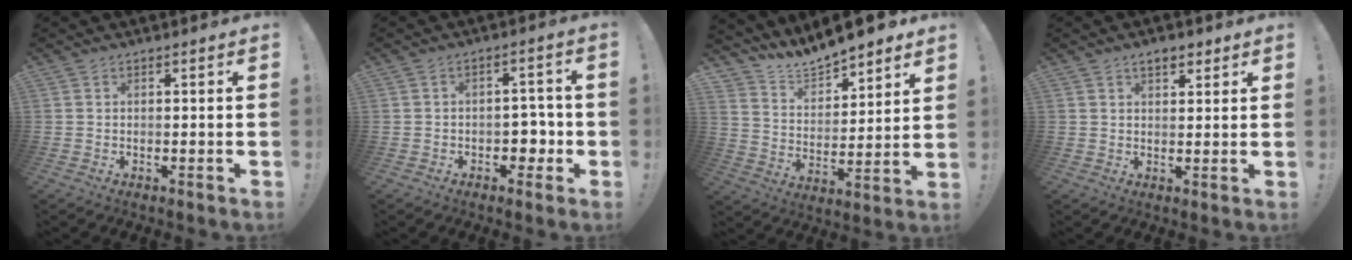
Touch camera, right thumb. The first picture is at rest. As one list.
[{"total": 5.6, "force": [-1.7, 4.5, 2.9], "torque": [-0.033, 0.014, -0.026]}, {"total": 10.8, "force": [10.5, 1.7, 1.9], "torque": [-0.060, -0.095, 0.188]}, {"total": 4.1, "force": [2.7, 2.2, 2.2], "torque": [-0.026, -0.009, 0.045]}]